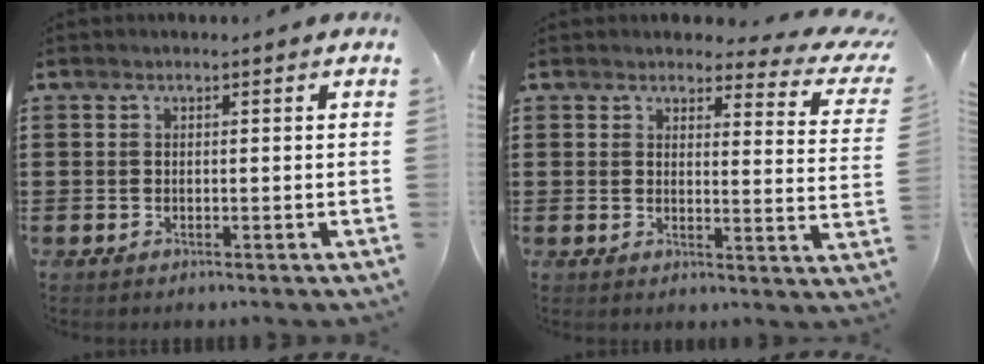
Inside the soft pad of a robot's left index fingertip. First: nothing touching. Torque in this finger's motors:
{"motor_torque": [0.95, -1.19, 0.29, 0.03]}